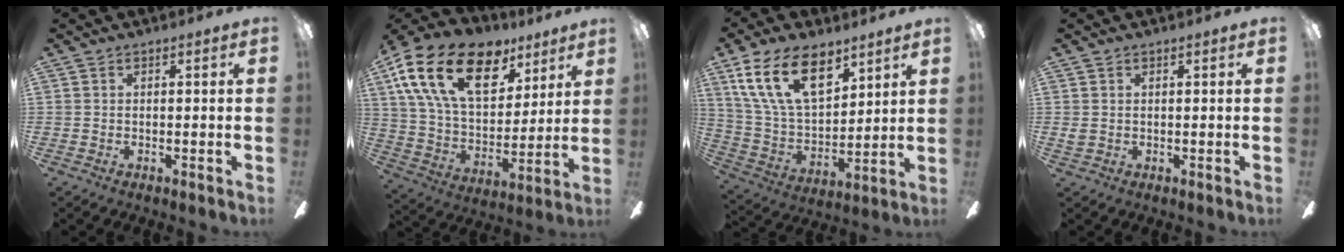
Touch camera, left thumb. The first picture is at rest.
{"total": 23.5, "force": [12.5, 13.4, 14.7], "torque": [-0.271, -0.054, 0.222]}
{"total": 19.9, "force": [10.8, 10.6, 13.0], "torque": [-0.257, -0.042, 0.195]}
{"total": 1.0, "force": [0.4, 0.8, 0.4], "torque": [-0.010, 0.002, 0.008]}